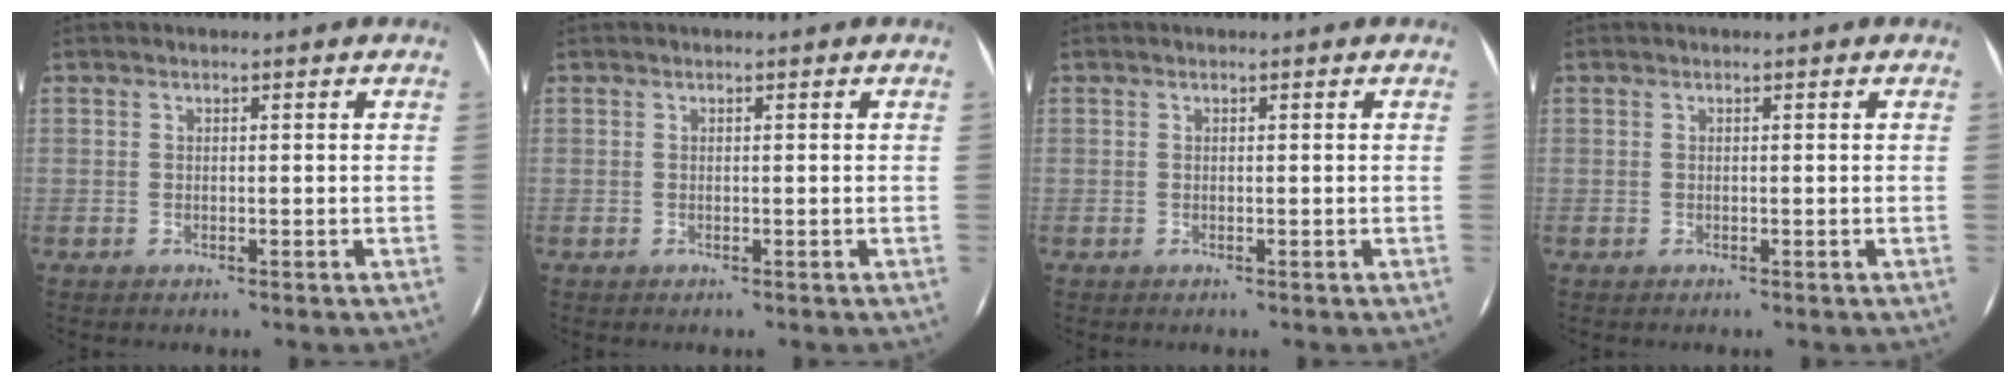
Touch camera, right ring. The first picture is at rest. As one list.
[{"total": 0.0}, {"total": 0.0}, {"total": 0.0}]